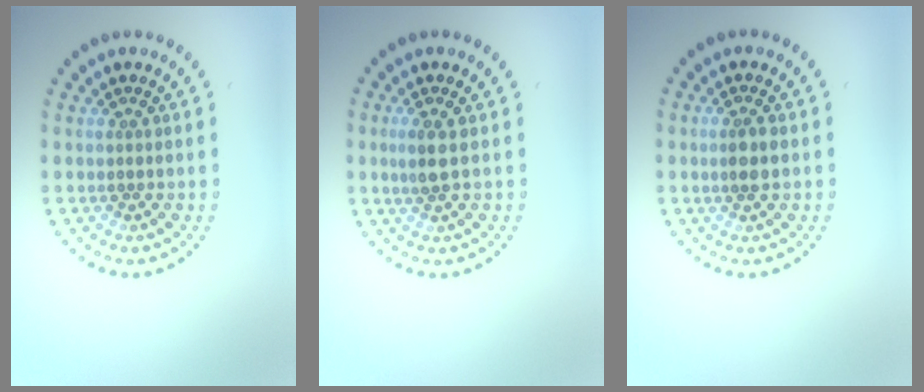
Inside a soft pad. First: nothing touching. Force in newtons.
{"total": 1.8, "press": 1.6, "slide": 0.8}
{"total": 1.9, "press": 1.7, "slide": 0.8}